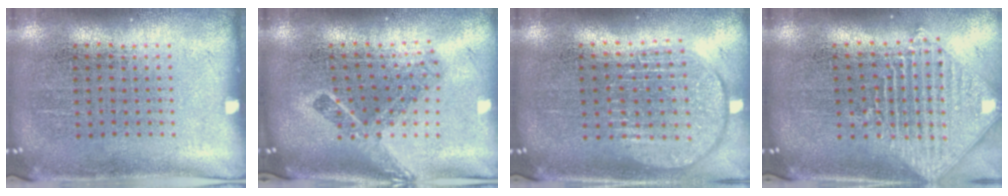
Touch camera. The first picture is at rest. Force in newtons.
{"total": 2.2, "press": 1.5, "slide": 1.6}
{"total": 1.9, "press": 1.5, "slide": 1.1}
{"total": 2.2, "press": 1.8, "slide": 1.3}